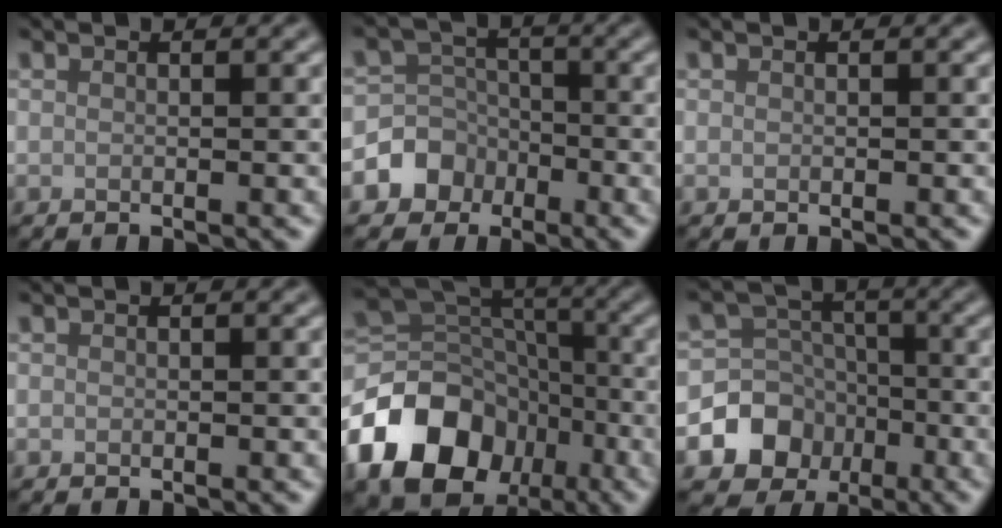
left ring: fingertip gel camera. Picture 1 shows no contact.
{"total": 4.7, "force": [-2.1, 4.1, 0.8], "torque": [0.008, 0.009, -0.068]}
{"total": 0.0}
{"total": 0.0}
{"total": 13.4, "force": [-6.5, 9.5, 6.8], "torque": [-0.148, -0.007, -0.119]}
{"total": 7.3, "force": [-3.2, 6.2, 2.0], "torque": [-0.015, 0.005, -0.083]}